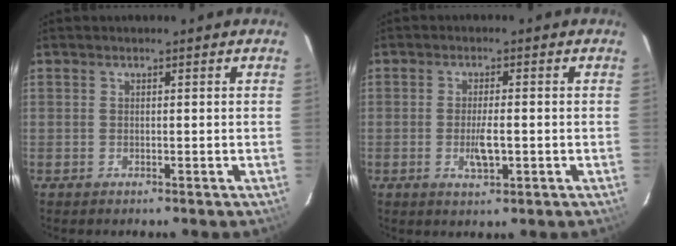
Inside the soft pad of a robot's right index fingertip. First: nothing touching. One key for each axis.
{"total": 4.2, "fx": -1.0, "fy": 1.3, "fz": 3.9, "tx": -0.072, "ty": -0.006, "tz": -0.015}